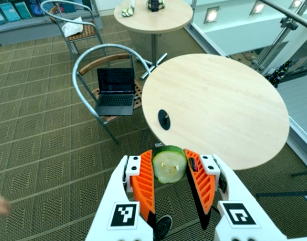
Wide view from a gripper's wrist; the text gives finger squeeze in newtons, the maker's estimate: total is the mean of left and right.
{"total": 8.8, "left": 8.6, "right": 8.9}